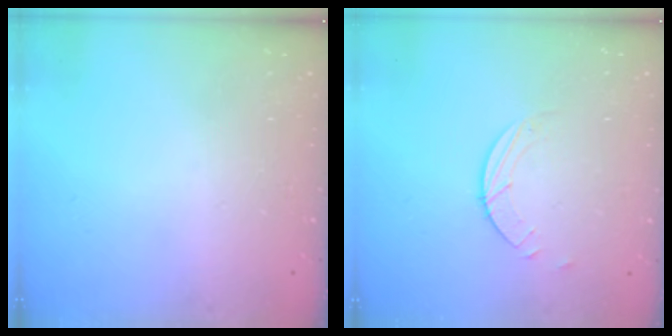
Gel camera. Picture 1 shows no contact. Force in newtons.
{"total": 2.0, "press": 2.0, "slide": 0.2}